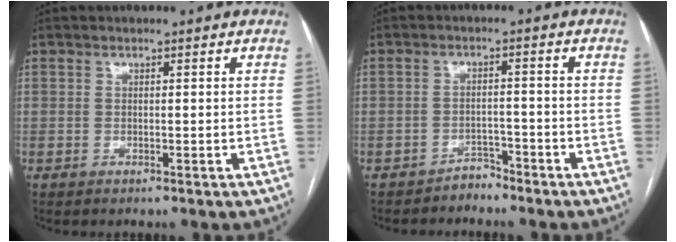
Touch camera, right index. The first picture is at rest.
{"total": 2.6, "force": [-2.4, 0.9, -0.2], "torque": [0.009, 0.001, -0.038]}